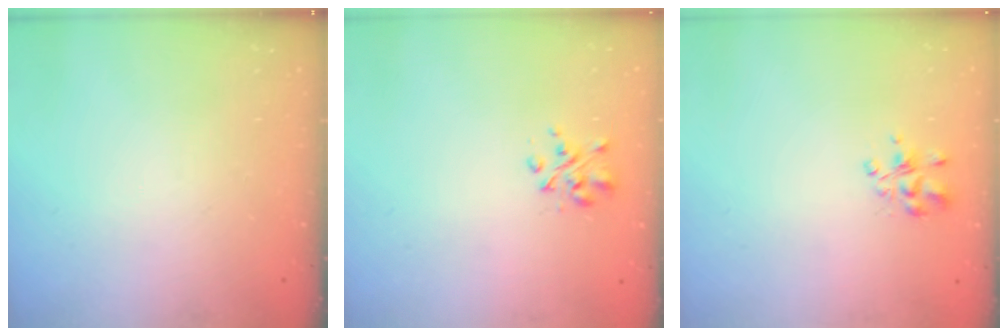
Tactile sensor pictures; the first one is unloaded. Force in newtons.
{"total": 3.2, "press": 3.1, "slide": 0.8}
{"total": 3.2, "press": 3.2, "slide": 0.4}